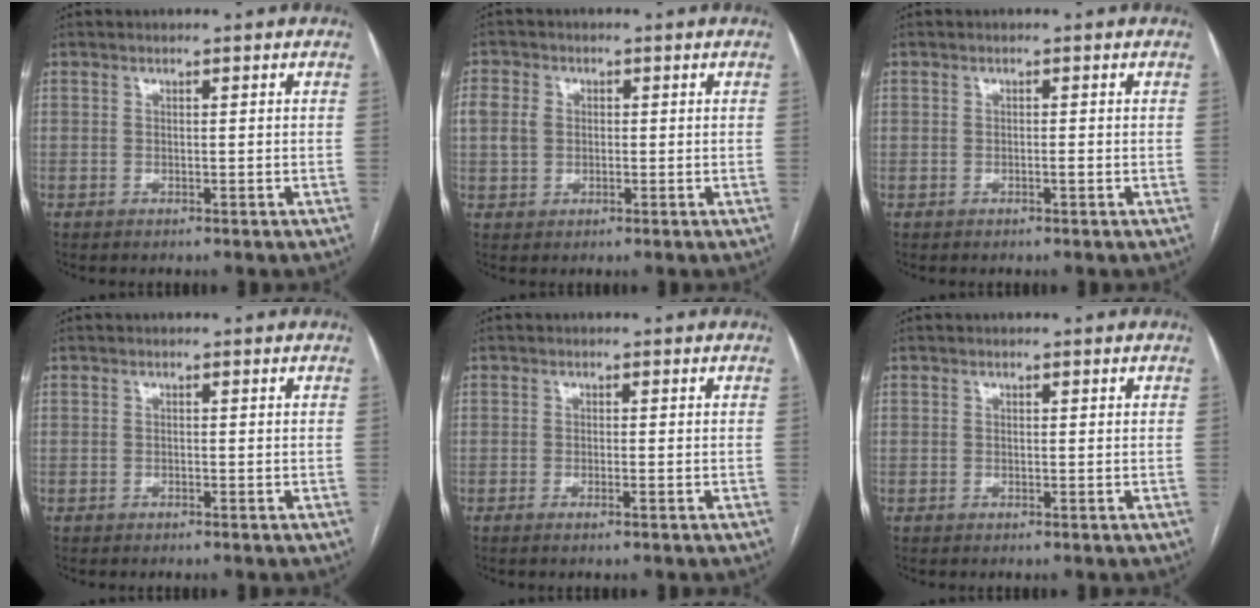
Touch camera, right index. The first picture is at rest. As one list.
[{"total": 4.0, "force": [0.5, 3.3, 2.2], "torque": [-0.055, 0.015, 0.010]}, {"total": 0.6, "force": [-0.2, 0.2, 0.6], "torque": [-0.010, 0.000, -0.003]}, {"total": 0.0}, {"total": 1.1, "force": [-0.5, -0.1, 1.0], "torque": [-0.018, -0.001, -0.007]}, {"total": 0.0}]